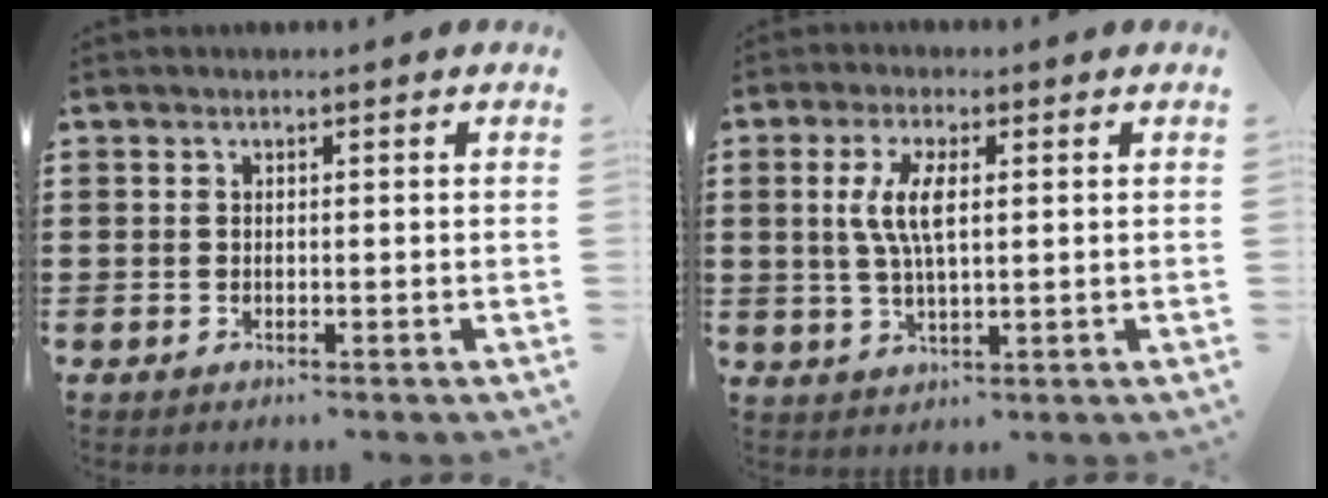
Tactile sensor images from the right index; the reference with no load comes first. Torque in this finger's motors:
{"motor_torque": [0.77, -0.24, 0.31, 0.16]}